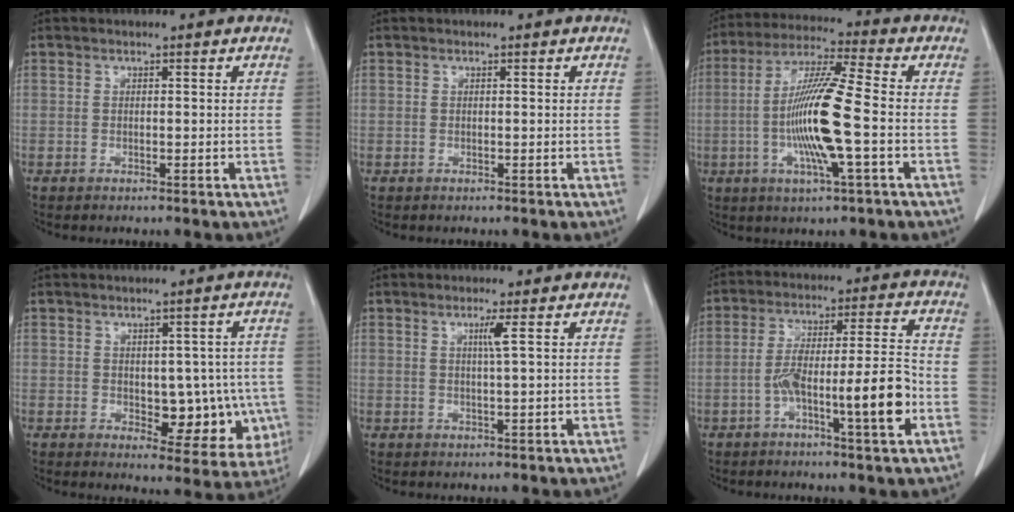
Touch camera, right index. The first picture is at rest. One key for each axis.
{"total": 0.0}
{"total": 13.5, "fx": -2.4, "fy": 0.3, "fz": 13.3, "tx": -0.261, "ty": -0.006, "tz": -0.051}
{"total": 9.7, "fx": -1.2, "fy": 5.1, "fz": 8.1, "tx": -0.075, "ty": 0.009, "tz": -0.001}
{"total": 1.9, "fx": 0.6, "fy": -0.6, "fz": 1.7, "tx": -0.036, "ty": -0.003, "tz": 0.014}
{"total": 11.8, "fx": -4.0, "fy": 0.8, "fz": 11.0, "tx": -0.183, "ty": 0.017, "tz": -0.065}